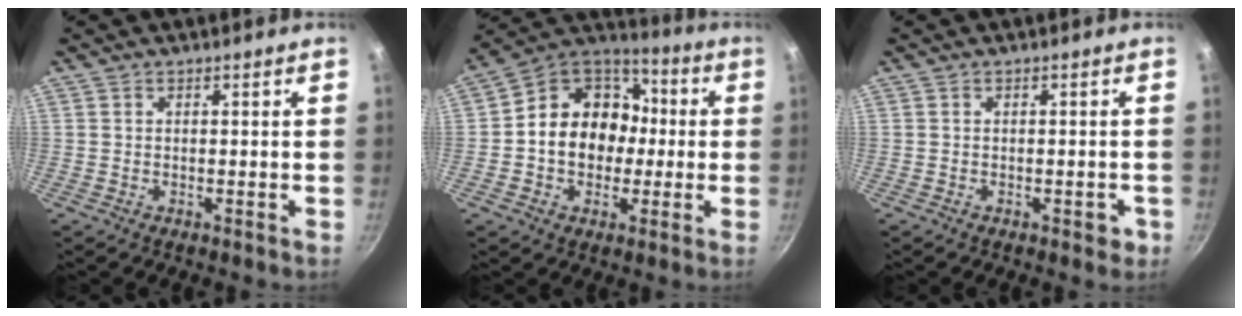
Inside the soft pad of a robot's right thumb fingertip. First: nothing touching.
{"total": 17.1, "force": [-0.3, 14.0, 9.8], "torque": [-0.122, 0.043, -0.019]}
{"total": 2.2, "force": [-0.9, 1.2, 1.6], "torque": [-0.006, 0.011, -0.007]}